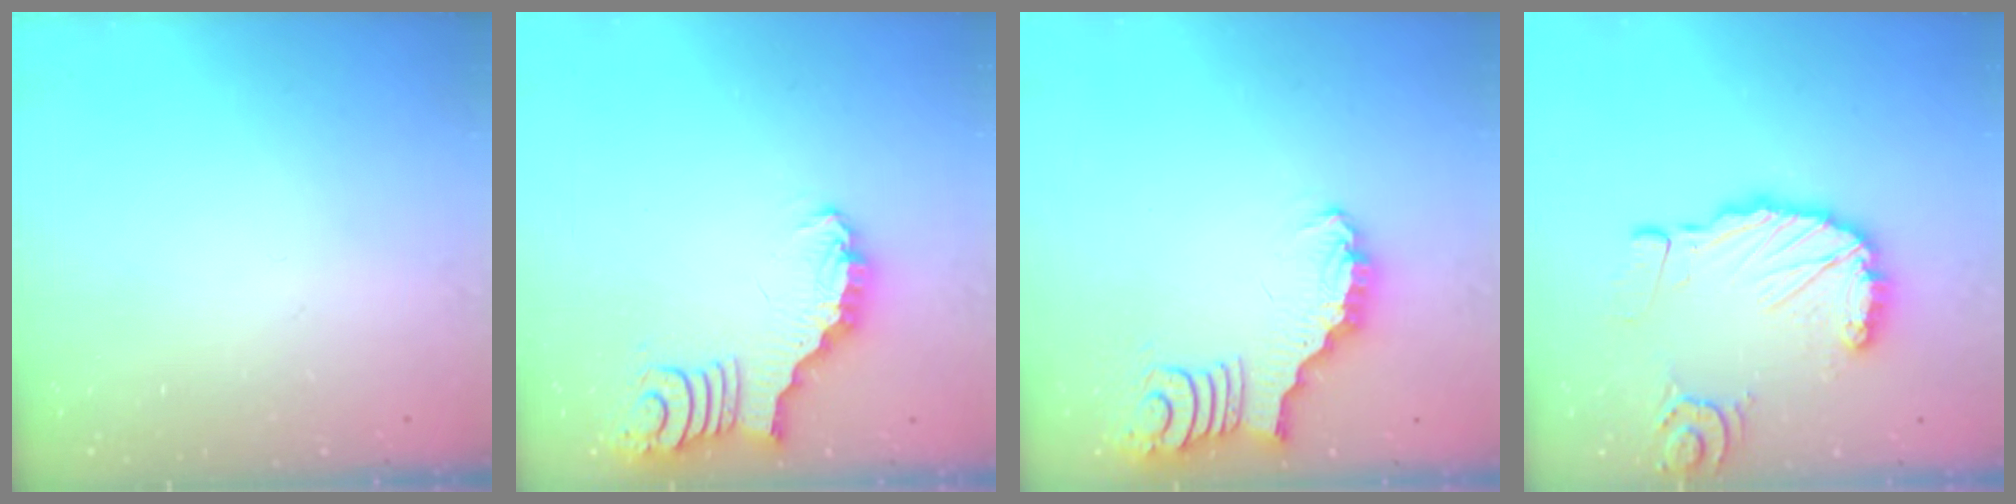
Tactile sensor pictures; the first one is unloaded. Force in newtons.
{"total": 3.3, "press": 3.3, "slide": 0.4}
{"total": 3.3, "press": 3.3, "slide": 0.4}
{"total": 13.7, "press": 13.6, "slide": 1.3}